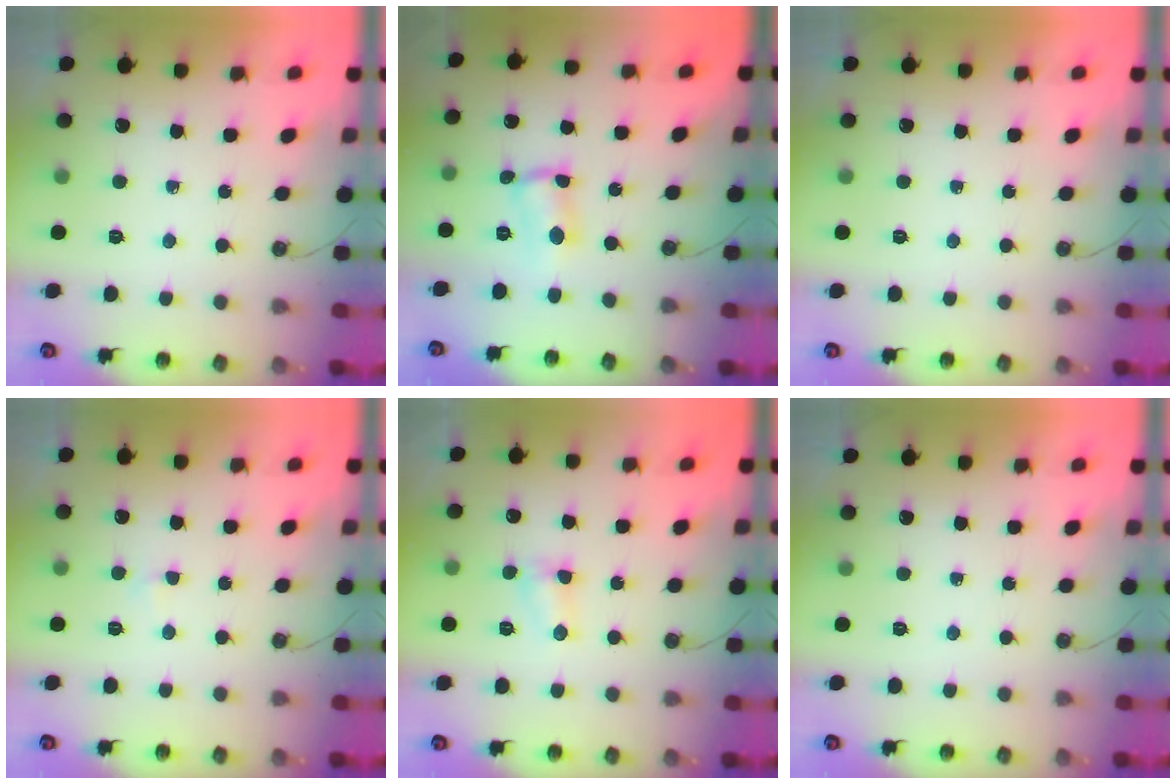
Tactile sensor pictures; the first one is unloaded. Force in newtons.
{"total": 2.3, "press": 2.2, "slide": 0.6}
{"total": 0.0}
{"total": 2.3, "press": 2.3, "slide": 0.4}
{"total": 3.7, "press": 3.7, "slide": 0.5}
{"total": 0.0}